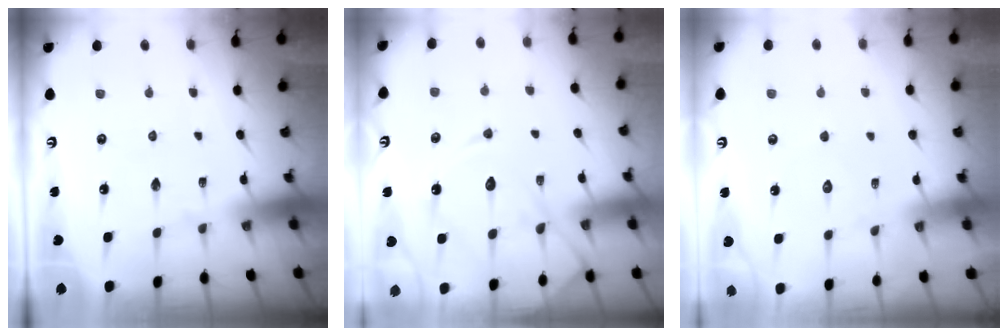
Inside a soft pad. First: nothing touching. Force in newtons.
{"total": 12.5, "press": 12.5, "slide": 0.8}
{"total": 5.4, "press": 5.3, "slide": 0.6}